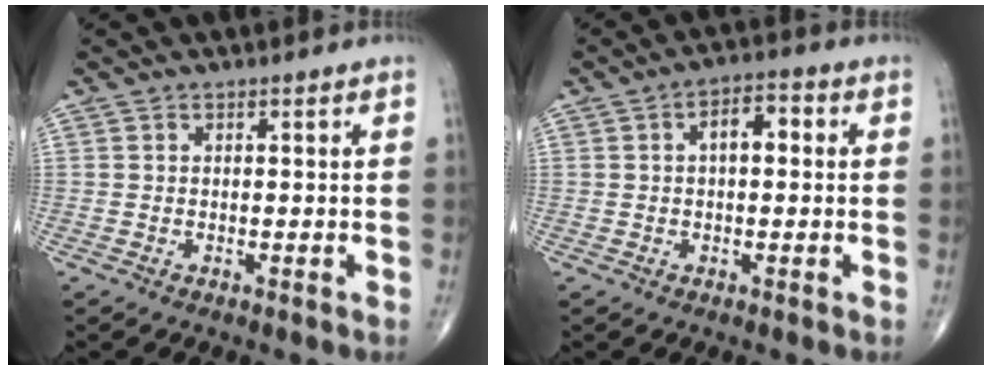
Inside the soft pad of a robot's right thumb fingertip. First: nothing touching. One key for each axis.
{"total": 5.4, "fx": 0.8, "fy": 2.9, "fz": 4.5, "tx": -0.064, "ty": 0.018, "tz": 0.003}